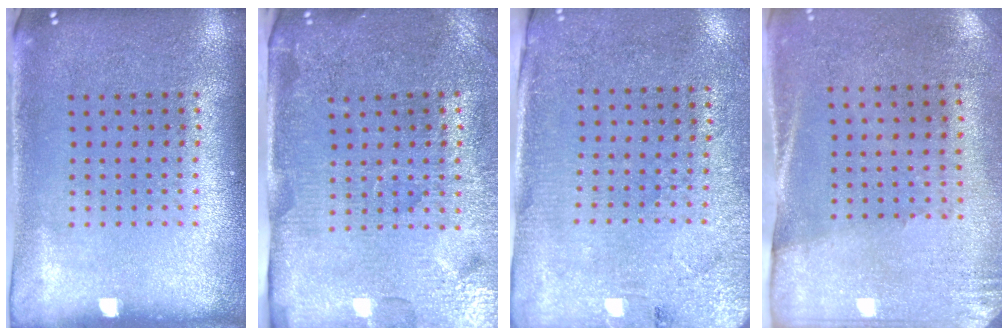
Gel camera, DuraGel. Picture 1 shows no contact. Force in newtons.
{"total": 4.3, "press": 3.9, "slide": 1.9}
{"total": 2.7, "press": 2.4, "slide": 1.3}
{"total": 2.7, "press": 2.3, "slide": 1.4}